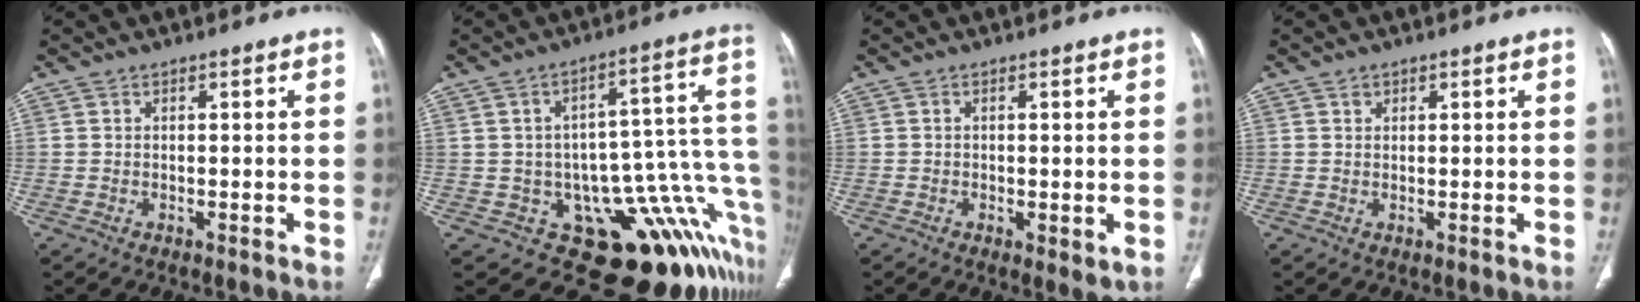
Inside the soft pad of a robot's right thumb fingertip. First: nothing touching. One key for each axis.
{"total": 22.7, "fx": -7.9, "fy": 12.2, "fz": 17.4, "tx": -0.103, "ty": 0.095, "tz": -0.090}
{"total": 3.1, "fx": -0.6, "fy": 1.1, "fz": 2.9, "tx": -0.042, "ty": -0.011, "tz": -0.007}
{"total": 1.1, "fx": 0.6, "fy": 0.9, "fz": 0.1, "tx": 0.011, "ty": -0.002, "tz": 0.007}